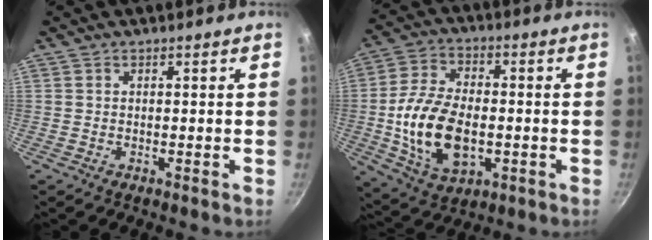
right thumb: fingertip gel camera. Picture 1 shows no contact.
{"total": 16.2, "force": [-2.3, 9.6, 12.8], "torque": [-0.231, 0.016, -0.035]}